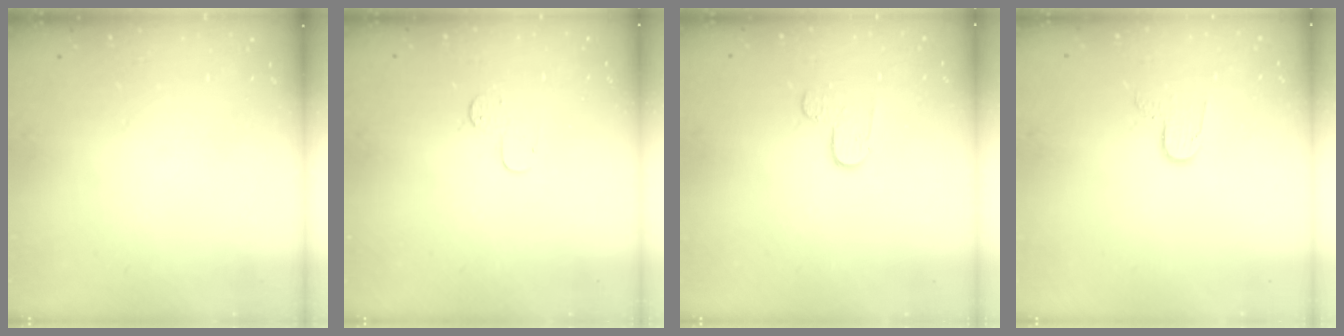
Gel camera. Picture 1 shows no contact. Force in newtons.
{"total": 4.3, "press": 4.3, "slide": 0.4}
{"total": 3.3, "press": 3.3, "slide": 0.3}
{"total": 7.2, "press": 7.2, "slide": 0.6}